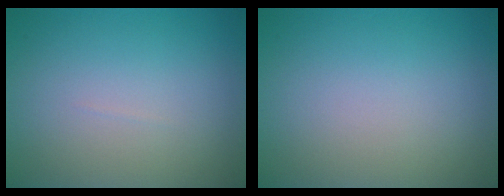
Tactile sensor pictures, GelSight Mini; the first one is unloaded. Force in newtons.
{"total": 0.0}